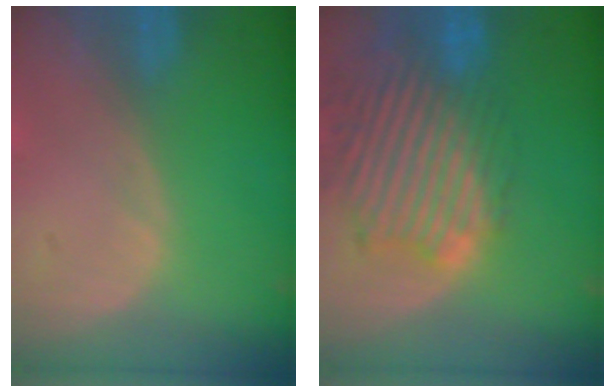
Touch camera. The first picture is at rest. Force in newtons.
{"total": 13.7, "press": 11.7, "slide": 7.2}